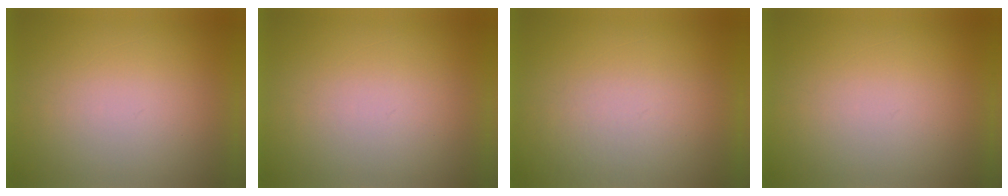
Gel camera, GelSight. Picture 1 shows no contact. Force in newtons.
{"total": 1.2}
{"total": 3.2}
{"total": 0.0}